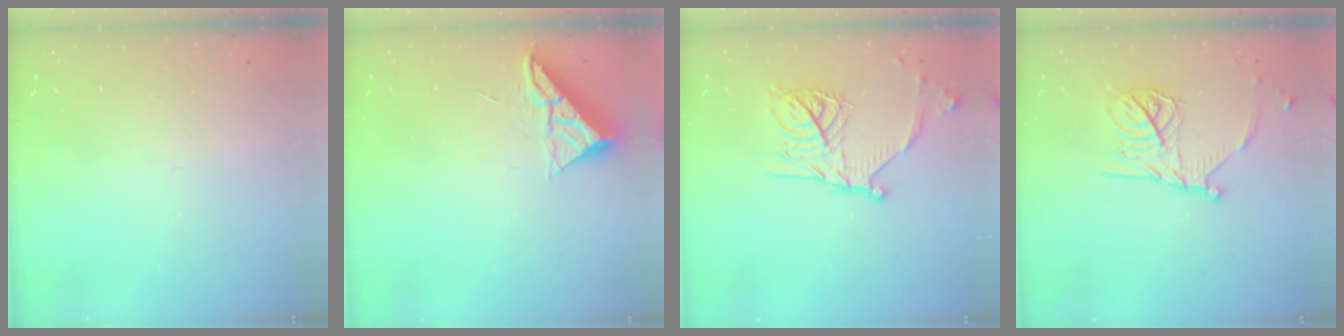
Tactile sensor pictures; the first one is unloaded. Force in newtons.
{"total": 6.5, "press": 6.5, "slide": 0.1}
{"total": 18.2, "press": 18.2, "slide": 1.2}
{"total": 16.4, "press": 16.4, "slide": 0.9}